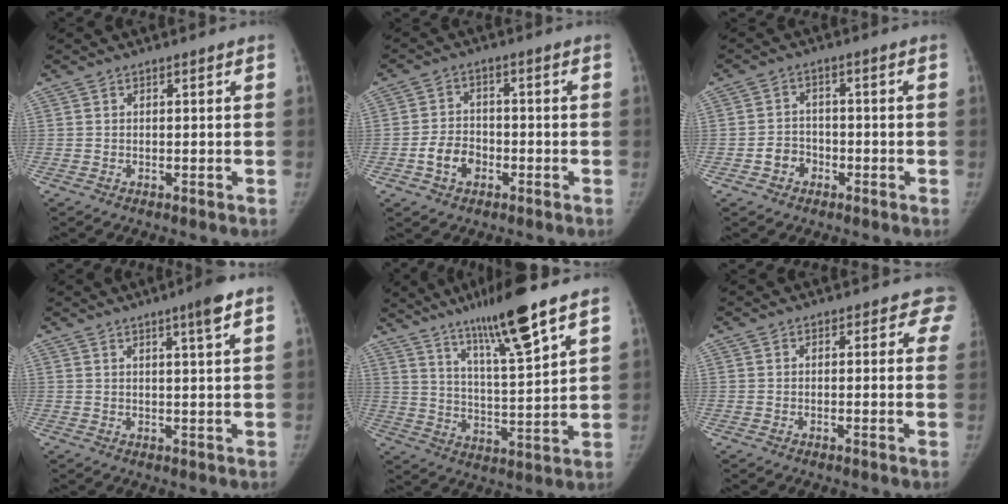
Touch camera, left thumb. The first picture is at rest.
{"total": 5.8, "force": [-2.4, 4.3, 3.1], "torque": [-0.042, 0.023, -0.042]}
{"total": 4.2, "force": [-2.0, 3.5, 1.1], "torque": [0.001, 0.024, -0.035]}
{"total": 4.3, "force": [2.4, -0.2, 3.5], "torque": [-0.051, -0.011, 0.038]}
{"total": 15.2, "force": [10.0, 1.3, 11.4], "torque": [-0.188, -0.050, 0.175]}
{"total": 2.8, "force": [1.7, 1.9, 1.2], "torque": [0.018, -0.004, -0.002]}